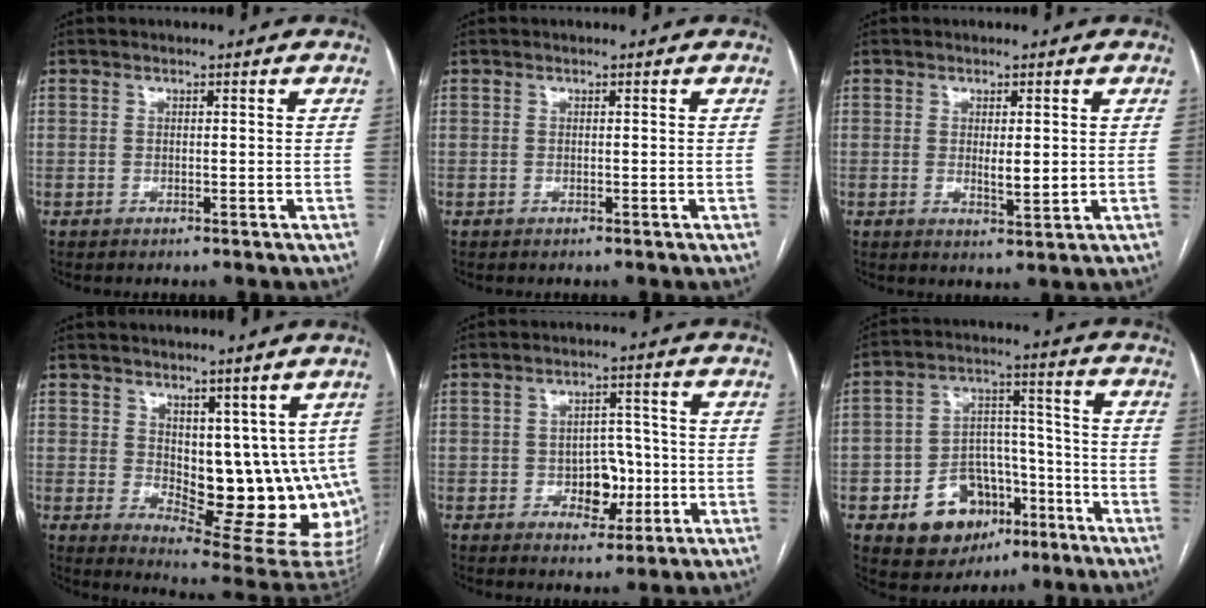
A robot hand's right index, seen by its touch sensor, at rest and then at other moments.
{"total": 0.0}
{"total": 3.0, "force": [0.3, 0.8, 2.8], "torque": [-0.046, -0.008, 0.008]}
{"total": 14.4, "force": [2.8, 8.0, 11.7], "torque": [-0.141, -0.015, 0.061]}
{"total": 6.0, "force": [-1.4, 4.0, 4.3], "torque": [-0.058, 0.012, -0.013]}
{"total": 12.7, "force": [-6.2, 8.6, 7.0], "torque": [-0.113, 0.028, -0.089]}